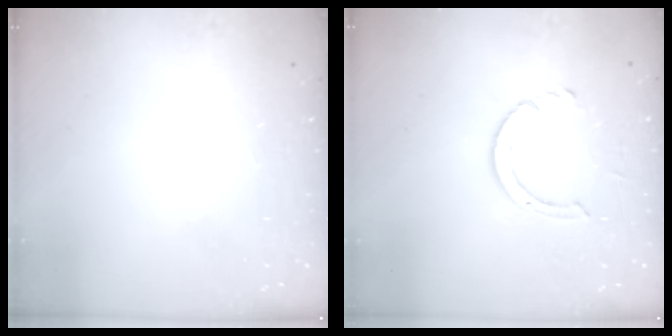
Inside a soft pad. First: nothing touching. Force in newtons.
{"total": 4.2, "press": 4.2, "slide": 0.3}